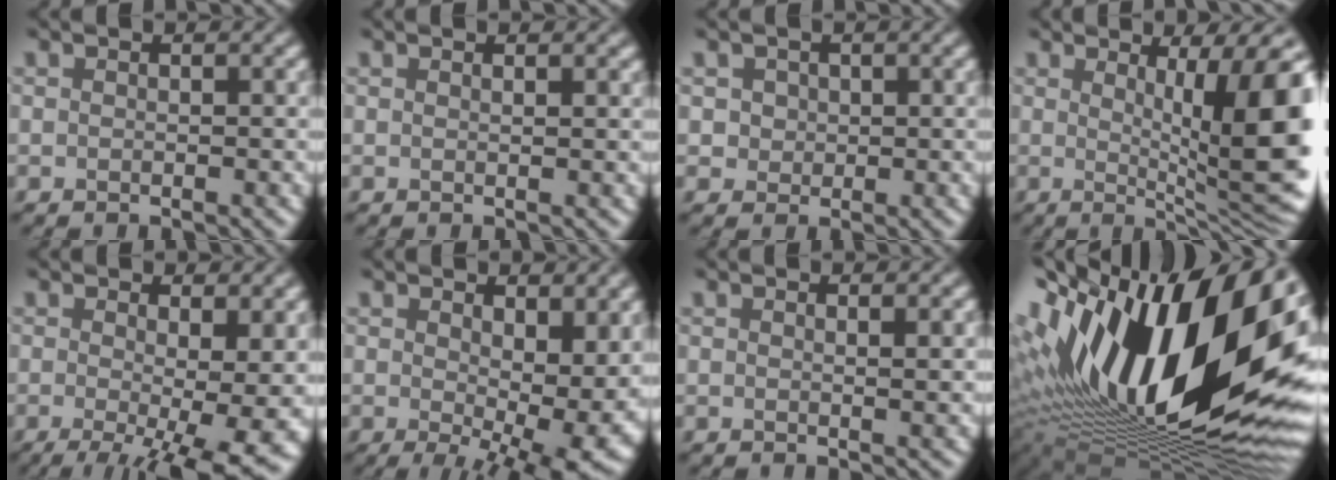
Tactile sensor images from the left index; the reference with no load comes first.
{"total": 0.9, "force": [0.8, 0.1, 0.3], "torque": [0.001, 0.002, 0.007]}
{"total": 2.0, "force": [0.7, 1.7, 0.8], "torque": [-0.026, 0.000, 0.019]}
{"total": 9.8, "force": [1.1, 2.2, 9.5], "torque": [-0.121, -0.008, 0.017]}
{"total": 10.5, "force": [-1.1, 3.3, 9.9], "torque": [-0.123, -0.017, -0.002]}
{"total": 10.8, "force": [1.1, 5.4, 9.3], "torque": [-0.137, -0.025, 0.041]}
{"total": 1.6, "force": [1.0, 0.4, 1.2], "torque": [-0.005, 0.003, 0.009]}
{"total": 21.7, "force": [2.5, 10.0, 19.1], "torque": [-0.323, -0.014, 0.024]}